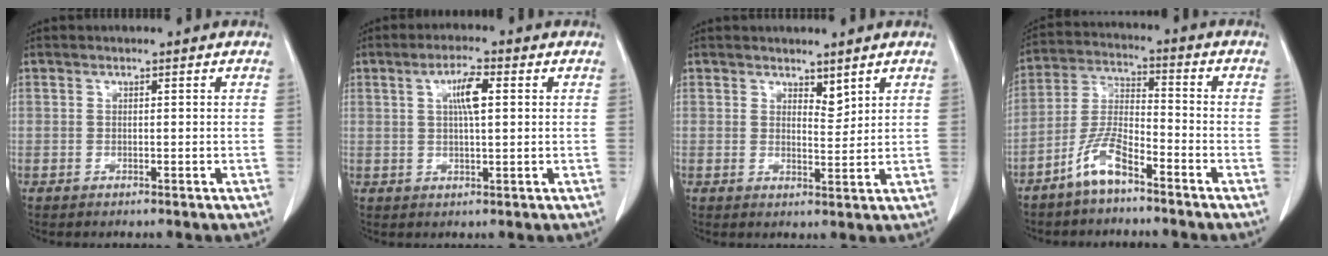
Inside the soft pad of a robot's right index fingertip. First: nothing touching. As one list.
[{"total": 4.7, "force": [1.3, 0.9, 4.4], "torque": [-0.081, 0.004, 0.024]}, {"total": 2.6, "force": [2.2, 1.0, 1.0], "torque": [-0.016, -0.008, 0.041]}, {"total": 7.3, "force": [-5.1, 1.9, 4.9], "torque": [-0.115, 0.001, -0.105]}]